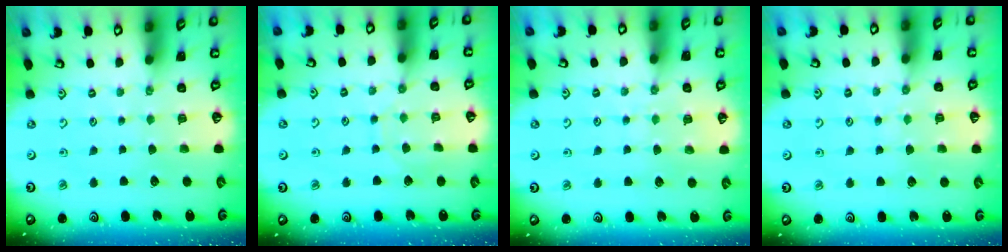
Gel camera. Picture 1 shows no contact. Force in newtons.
{"total": 6.9, "press": 6.9, "slide": 0.6}
{"total": 5.9, "press": 5.9, "slide": 0.6}
{"total": 6.2, "press": 6.1, "slide": 0.8}